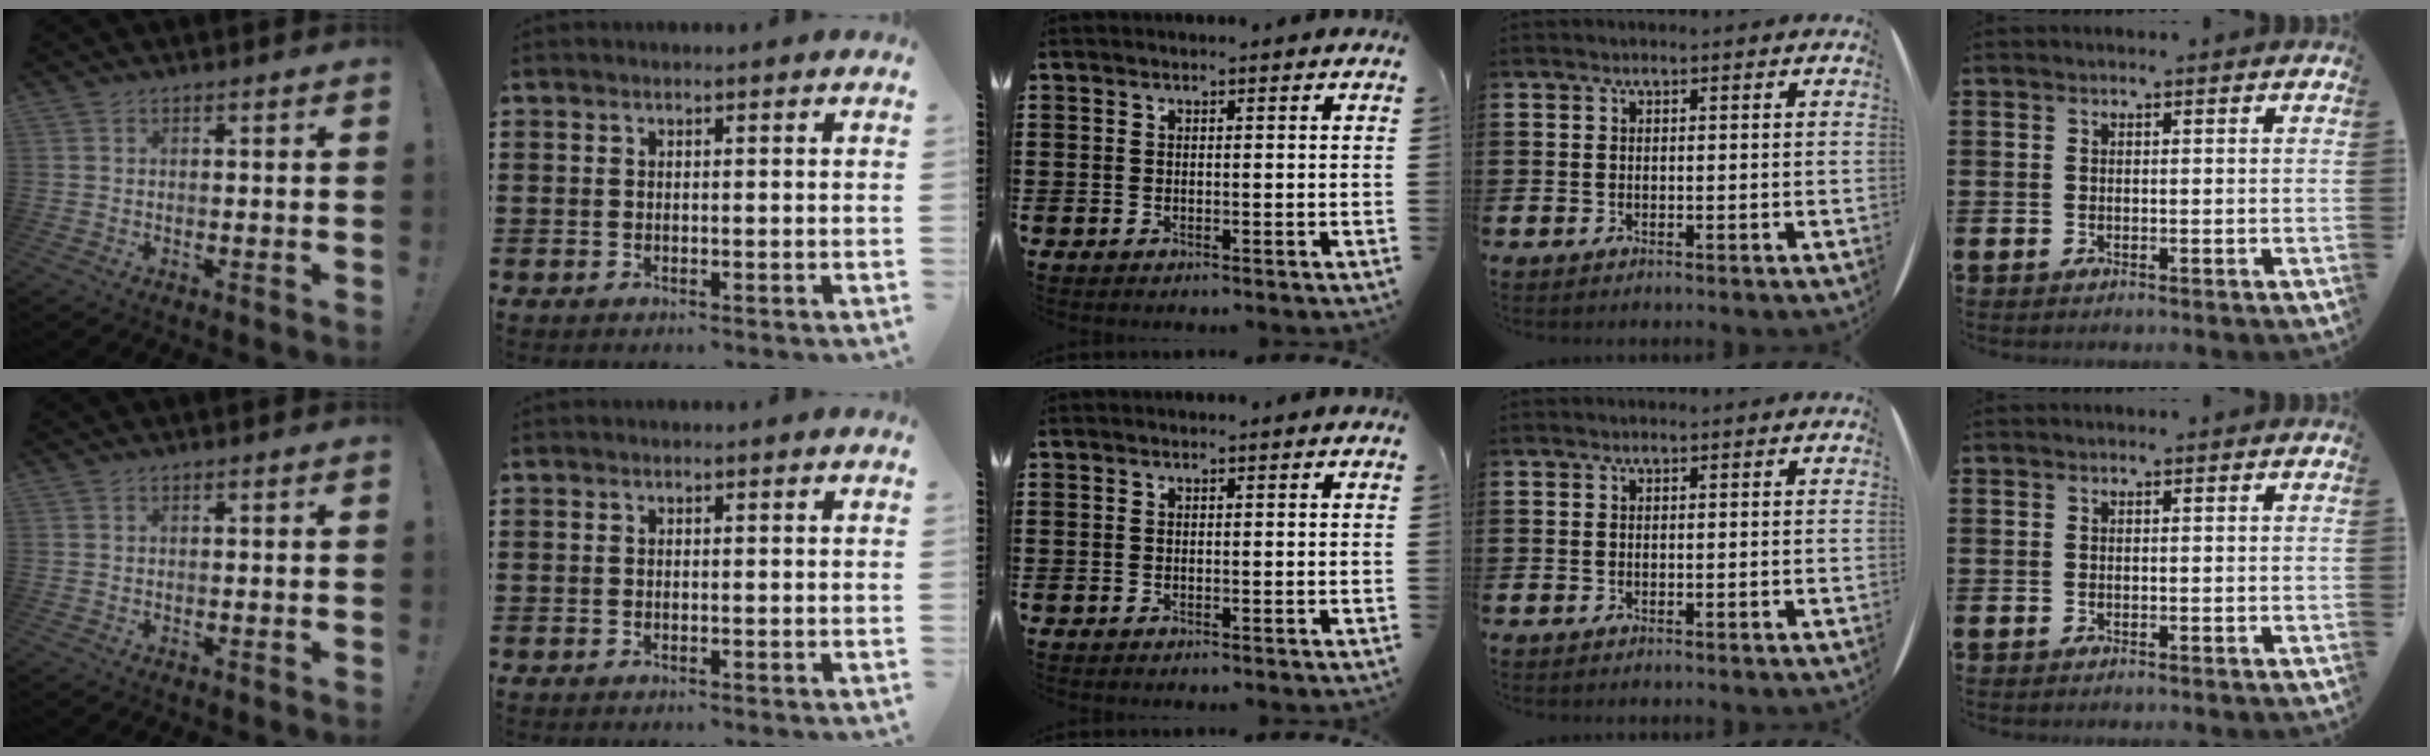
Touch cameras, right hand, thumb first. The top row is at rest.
{}